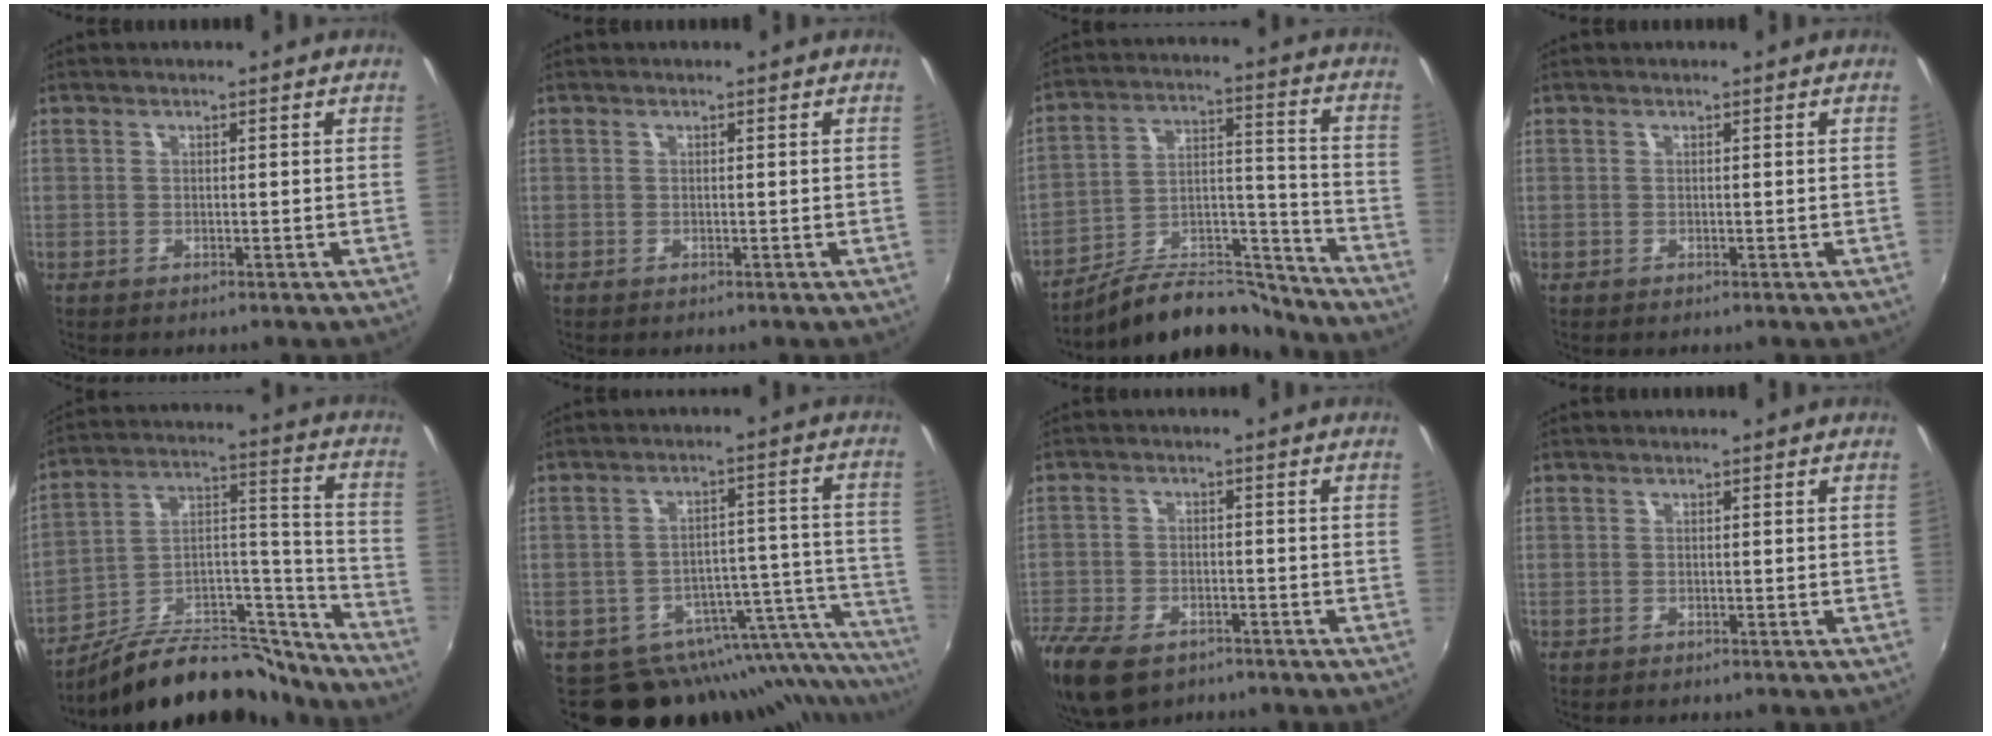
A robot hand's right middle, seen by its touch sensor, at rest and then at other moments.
{"total": 0.0}
{"total": 16.2, "force": [-14.4, 4.8, 5.5], "torque": [-0.086, 0.036, -0.226]}
{"total": 0.0}
{"total": 22.8, "force": [-19.2, 7.6, 9.7], "torque": [-0.129, 0.054, -0.285]}
{"total": 22.5, "force": [-17.3, 9.5, 10.7], "torque": [-0.109, 0.007, -0.220]}
{"total": 14.6, "force": [-9.5, 8.2, 7.5], "torque": [-0.204, -0.040, -0.169]}
{"total": 0.0}